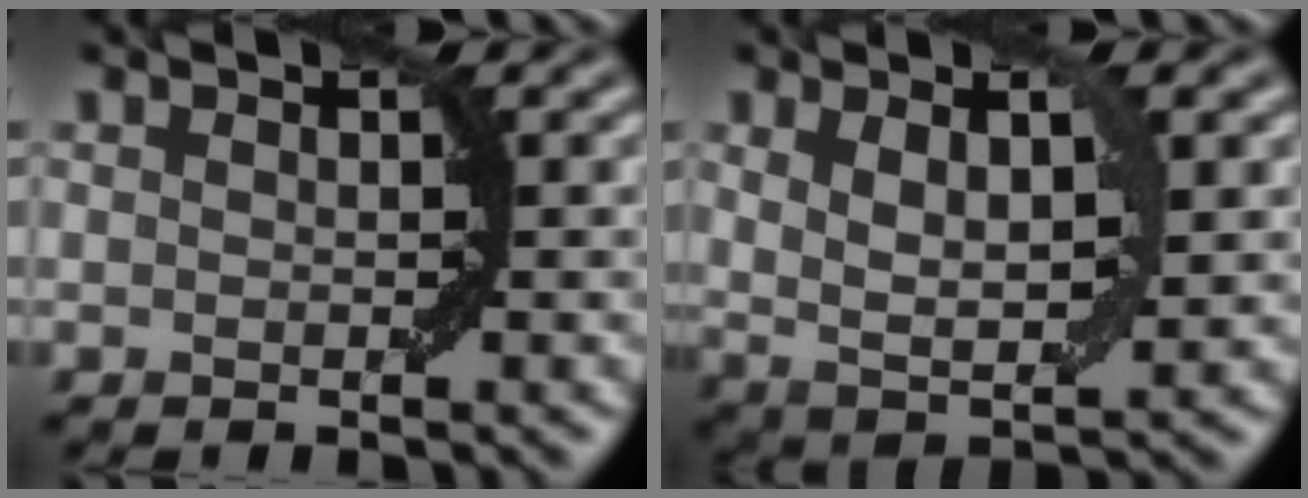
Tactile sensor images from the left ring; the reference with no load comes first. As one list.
[{"total": 4.3, "force": [1.4, 1.5, 3.8], "torque": [-0.073, -0.004, 0.028]}]